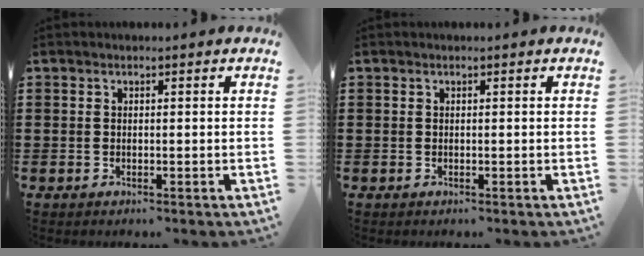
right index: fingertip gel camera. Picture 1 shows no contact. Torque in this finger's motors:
{"motor_torque": [0.06, 0.25, 0.00, 0.00]}